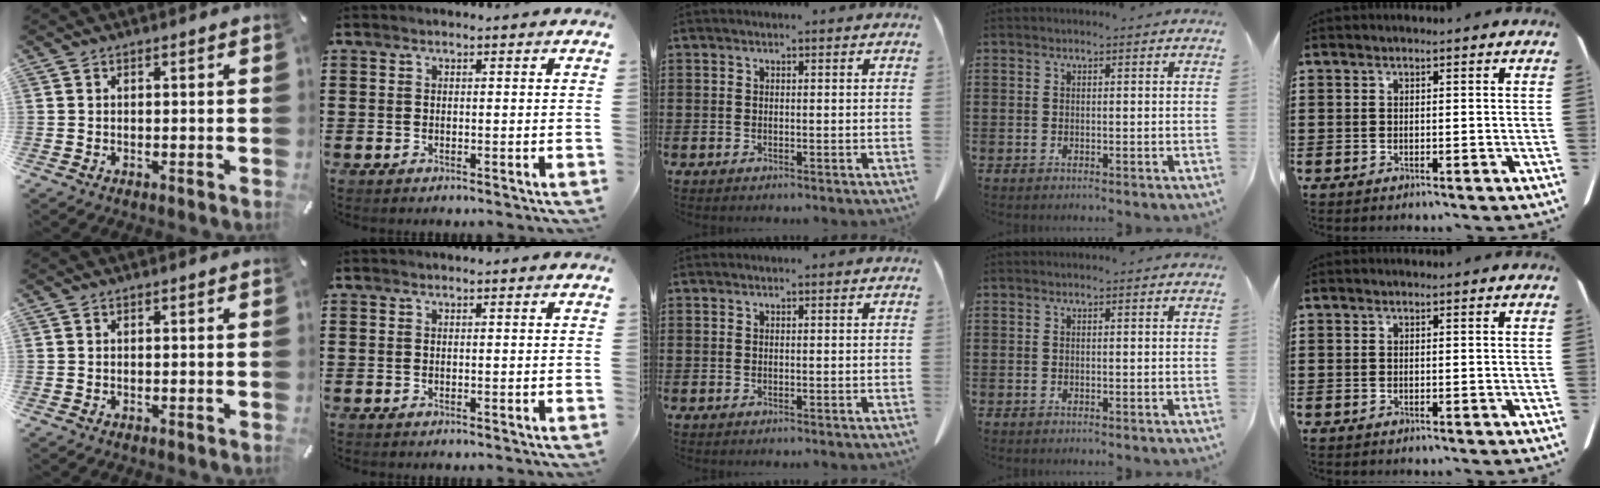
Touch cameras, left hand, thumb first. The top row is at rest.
{}